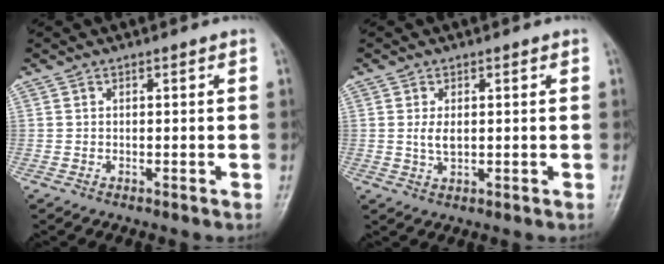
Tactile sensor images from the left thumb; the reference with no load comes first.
{"total": 2.9, "force": [0.4, 1.6, 2.4], "torque": [-0.043, -0.006, 0.008]}